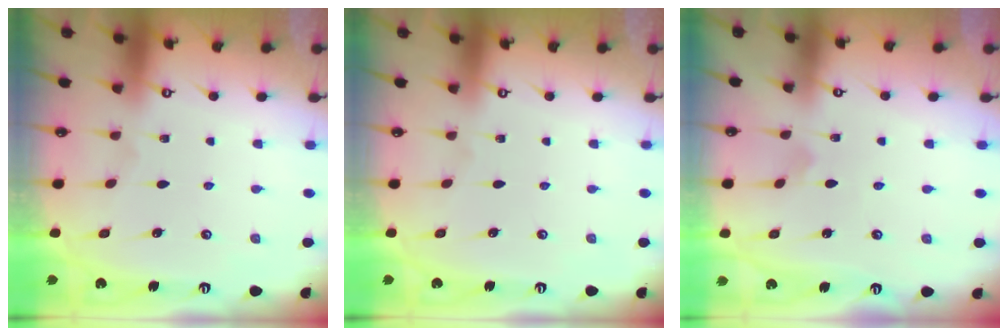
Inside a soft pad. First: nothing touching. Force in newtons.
{"total": 0.0}
{"total": 1.5, "press": 1.5, "slide": 0.1}